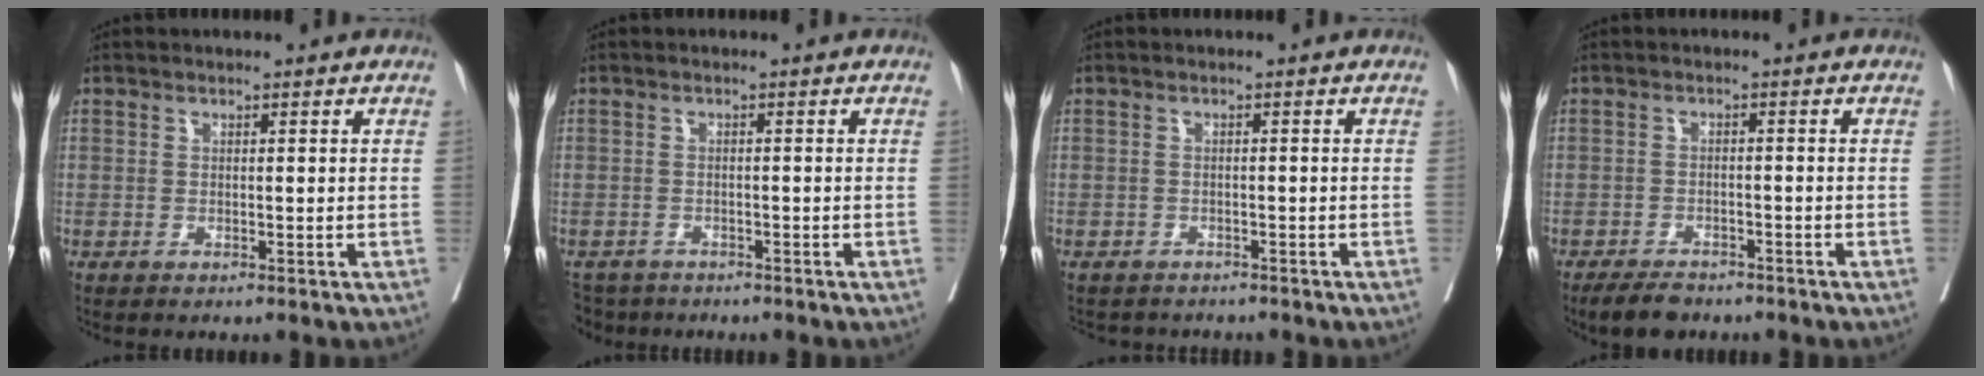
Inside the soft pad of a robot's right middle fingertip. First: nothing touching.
{"total": 4.0, "force": [-3.6, 1.9, -0.1], "torque": [0.007, -0.005, -0.061]}
{"total": 3.8, "force": [-3.4, 1.6, 0.3], "torque": [-0.006, -0.001, -0.048]}
{"total": 4.5, "force": [-3.7, 1.8, 1.7], "torque": [-0.030, -0.003, -0.062]}